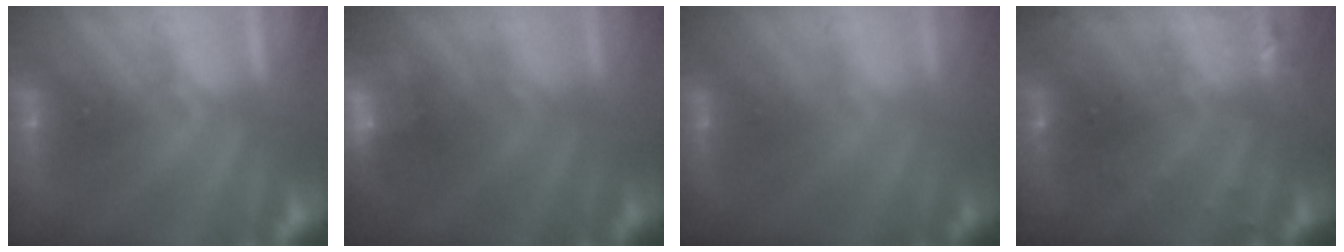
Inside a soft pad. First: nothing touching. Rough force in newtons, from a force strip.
{"total": 3.8}
{"total": 1.3}
{"total": 2.9}